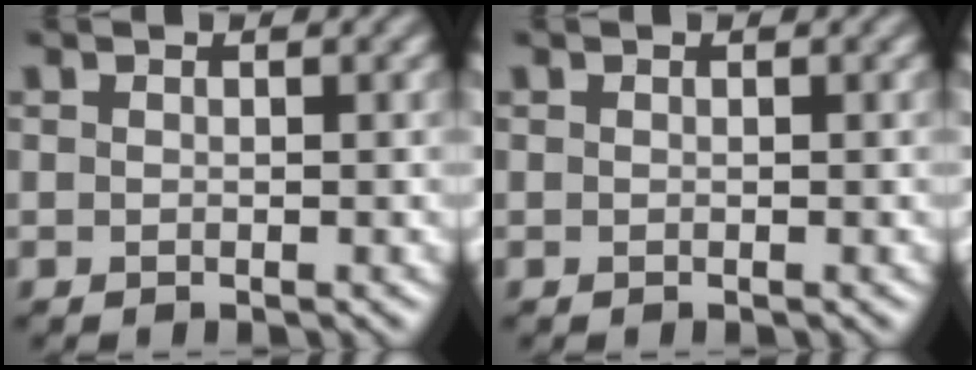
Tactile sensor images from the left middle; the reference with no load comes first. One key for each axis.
{"total": 0.0}